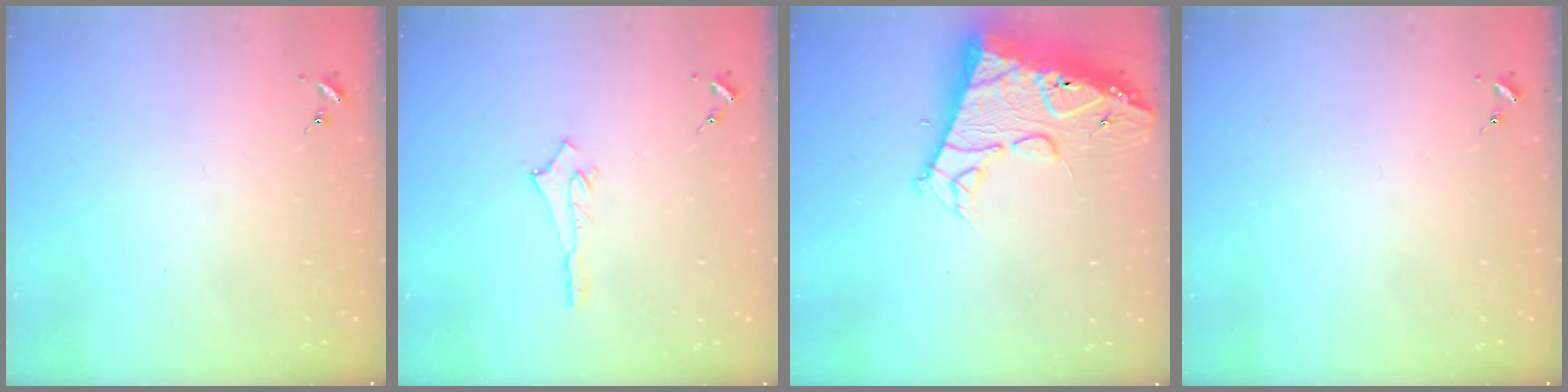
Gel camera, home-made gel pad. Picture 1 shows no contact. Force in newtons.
{"total": 2.6, "press": 2.5, "slide": 0.4}
{"total": 18.2, "press": 18.1, "slide": 1.8}
{"total": 0.0}